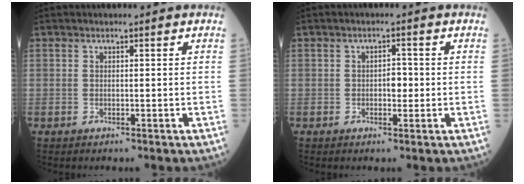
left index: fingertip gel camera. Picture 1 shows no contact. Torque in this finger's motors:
{"motor_torque": [-0.03, 0.08, -0.01, 0.00]}